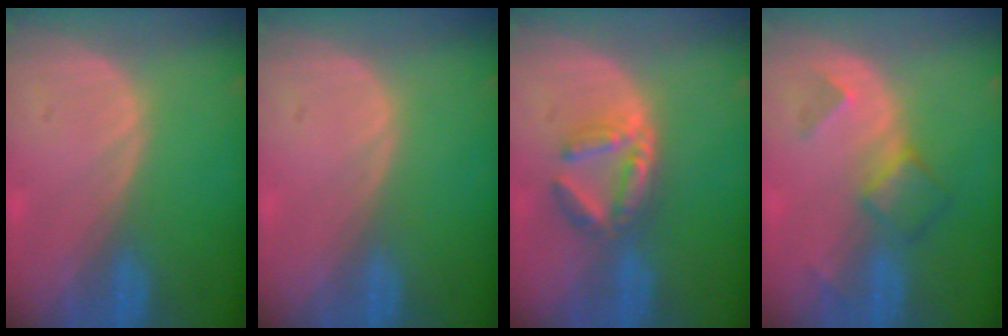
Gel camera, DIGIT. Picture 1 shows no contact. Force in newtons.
{"total": 0.0}
{"total": 5.6, "press": 5.4, "slide": 1.3}
{"total": 4.8, "press": 4.6, "slide": 1.4}